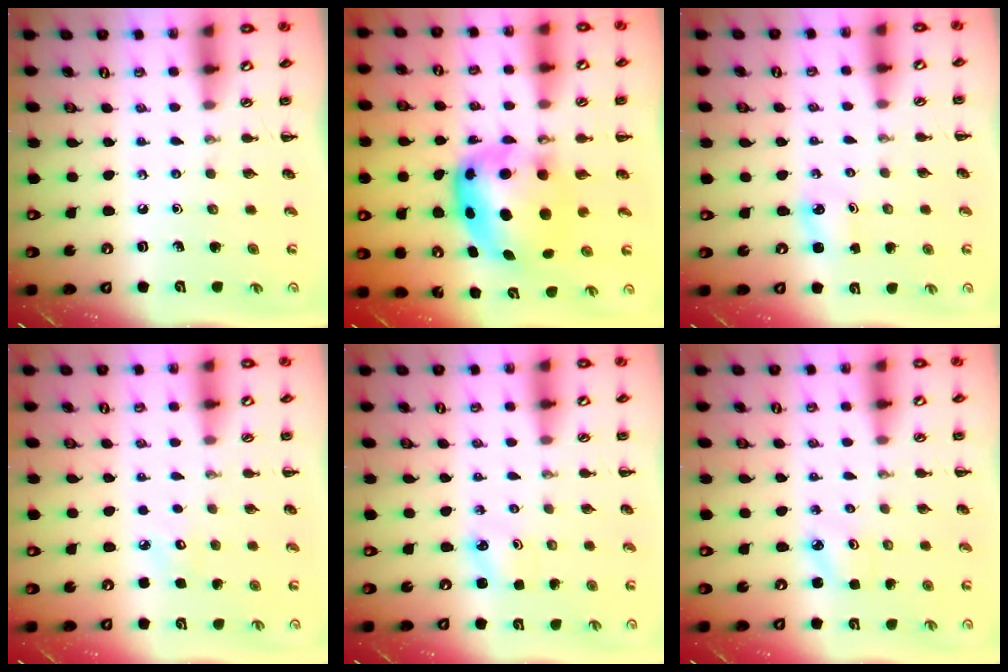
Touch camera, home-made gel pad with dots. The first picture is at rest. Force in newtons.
{"total": 8.9, "press": 8.6, "slide": 2.2}
{"total": 1.5, "press": 1.5, "slide": 0.3}
{"total": 5.3, "press": 5.1, "slide": 1.4}
{"total": 1.8, "press": 1.7, "slide": 0.5}
{"total": 2.5, "press": 2.4, "slide": 0.6}